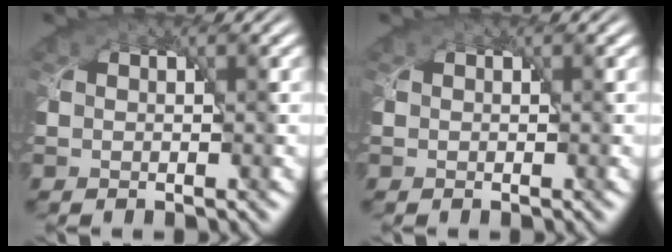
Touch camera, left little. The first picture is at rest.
{"total": 0.0}